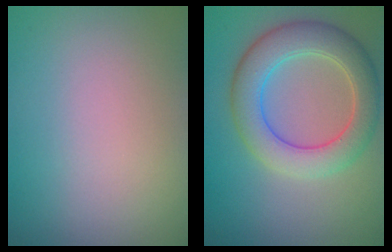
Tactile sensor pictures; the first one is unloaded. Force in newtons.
{"total": 6.3, "press": 6.3, "slide": 0.4}